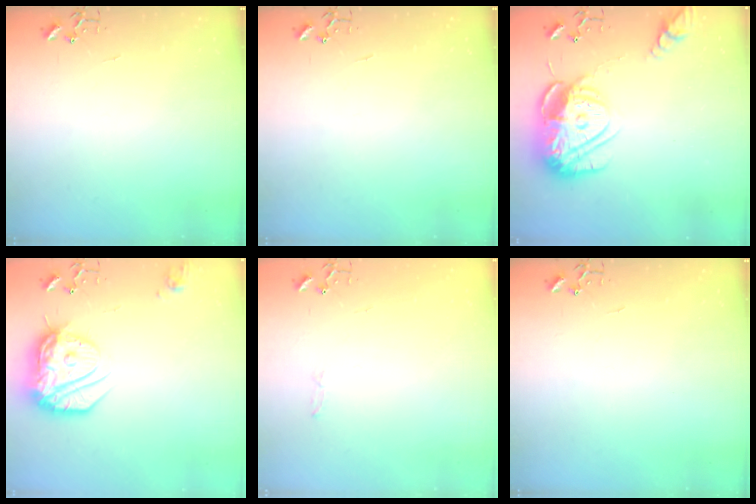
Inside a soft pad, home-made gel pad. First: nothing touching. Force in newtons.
{"total": 0.0}
{"total": 18.0, "press": 17.9, "slide": 1.8}
{"total": 19.3, "press": 19.2, "slide": 1.7}
{"total": 2.8, "press": 2.8, "slide": 0.4}
{"total": 0.0}